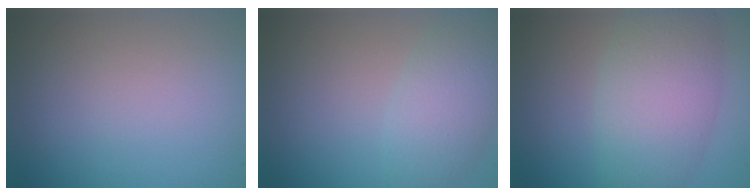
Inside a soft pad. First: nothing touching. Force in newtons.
{"total": 3.0, "press": 3.0, "slide": 0.3}
{"total": 7.0, "press": 7.0, "slide": 0.2}